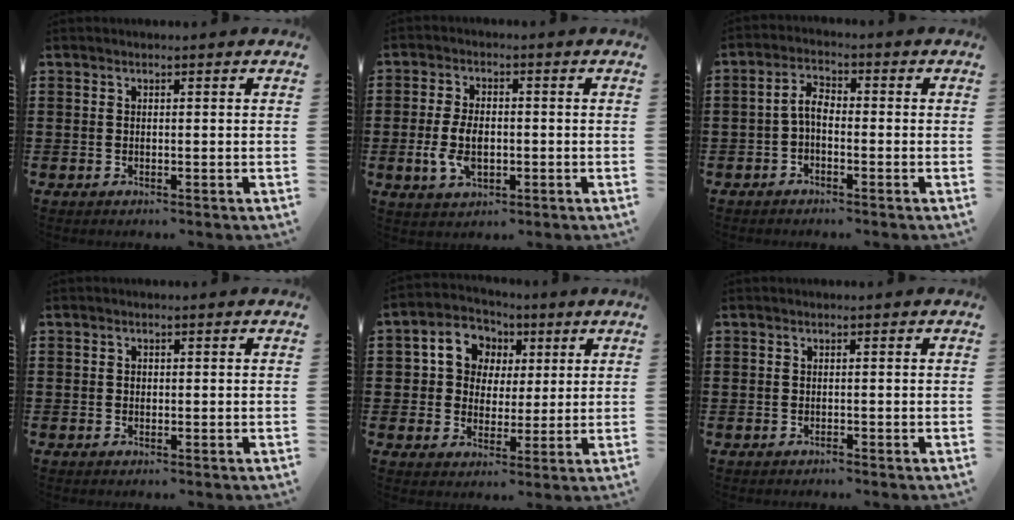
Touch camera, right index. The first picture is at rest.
{"total": 5.9, "force": [-0.9, 3.3, 4.8], "torque": [-0.106, -0.002, -0.016]}
{"total": 3.4, "force": [-1.0, 1.6, 2.8], "torque": [-0.069, 0.006, -0.026]}
{"total": 0.5, "force": [0.1, 0.5, 0.2], "torque": [-0.006, 0.002, 0.001]}
{"total": 7.0, "force": [2.3, 6.3, 2.0], "torque": [-0.057, 0.008, 0.037]}
{"total": 0.0}